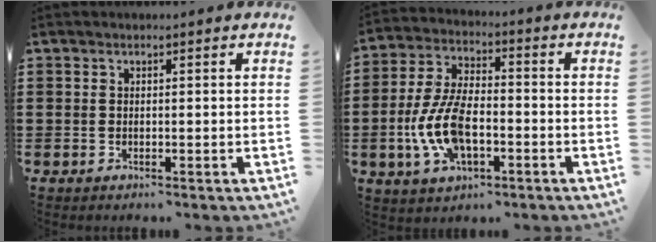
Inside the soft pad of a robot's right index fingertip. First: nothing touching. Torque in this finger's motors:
{"motor_torque": [0.87, 1.27, 0.24, 0.15]}